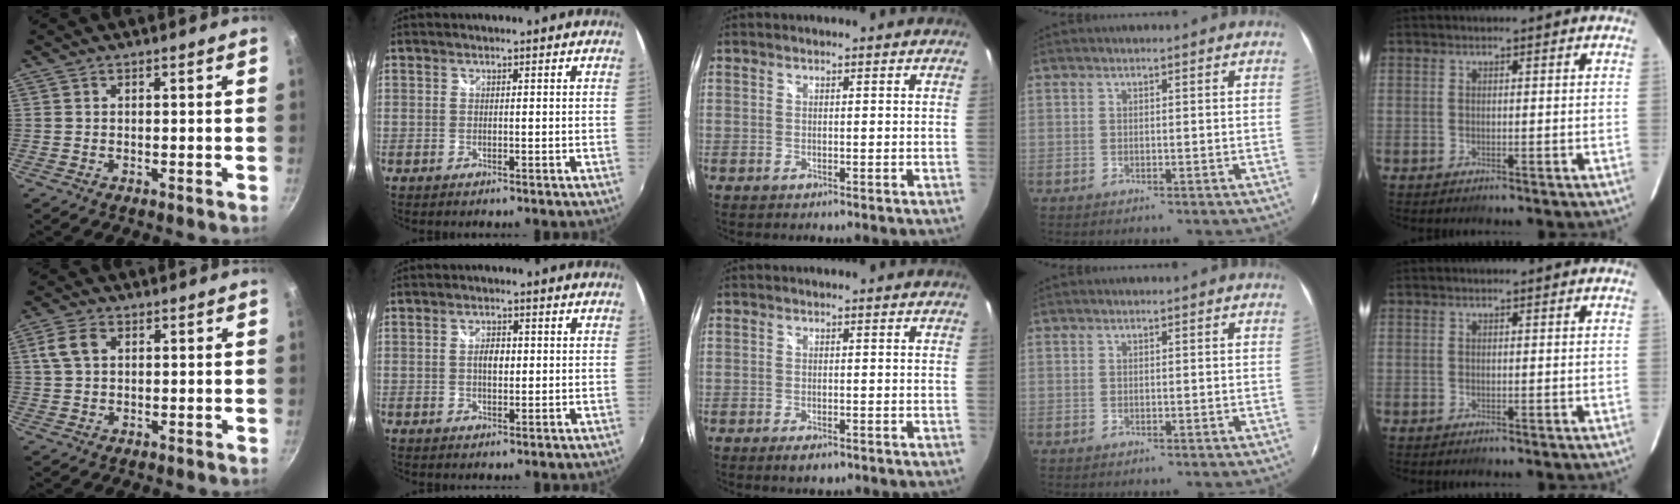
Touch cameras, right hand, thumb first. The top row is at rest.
{"thumb": {"total": 5.0, "force": [1.5, 3.4, 3.4], "torque": [-0.062, 0.007, 0.025]}, "index": {"total": 3.1, "force": [0.2, 1.8, 2.5], "torque": [-0.041, 0.005, 0.002]}, "middle": {"total": 2.8, "force": [-1.8, 1.1, 1.8], "torque": [-0.036, -0.011, -0.029]}}